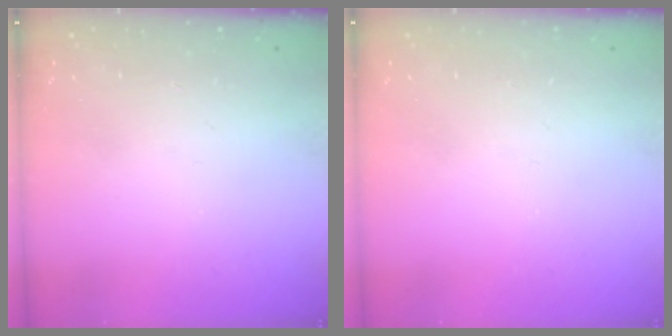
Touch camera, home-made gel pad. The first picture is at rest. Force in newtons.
{"total": 0.0}